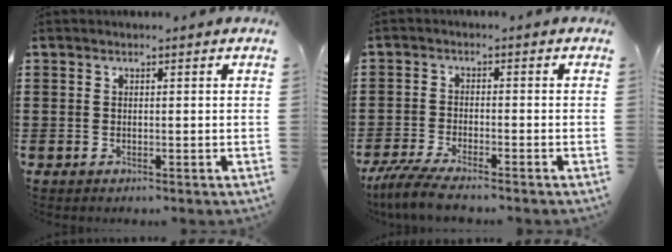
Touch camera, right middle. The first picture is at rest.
{"total": 4.8, "force": [-4.3, 0.4, 2.1], "torque": [-0.063, -0.015, -0.089]}